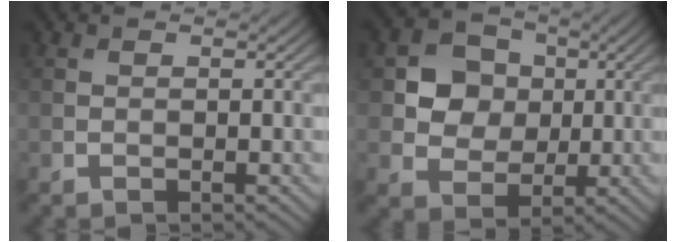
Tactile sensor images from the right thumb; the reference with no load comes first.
{"total": 6.5, "force": [1.0, 5.7, 3.0], "torque": [-0.063, 0.007, 0.002]}